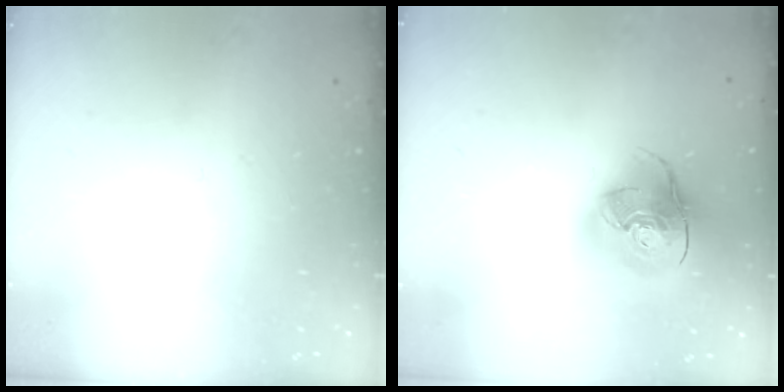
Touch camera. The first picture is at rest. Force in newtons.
{"total": 17.9, "press": 17.8, "slide": 2.3}